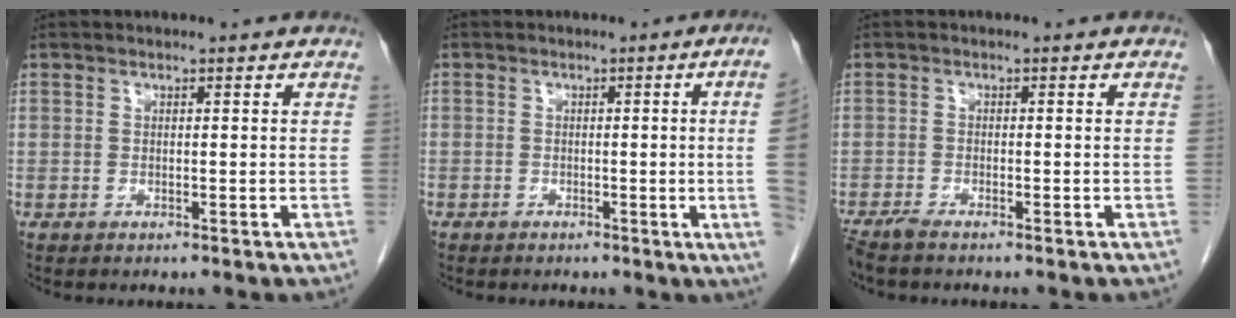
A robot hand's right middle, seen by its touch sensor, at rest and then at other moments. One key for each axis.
{"total": 6.4, "fx": -0.6, "fy": -2.1, "fz": 6.0, "tx": -0.054, "ty": -0.010, "tz": -0.010}
{"total": 2.4, "fx": -2.0, "fy": 0.1, "fz": 1.2, "tx": -0.029, "ty": -0.007, "tz": -0.039}